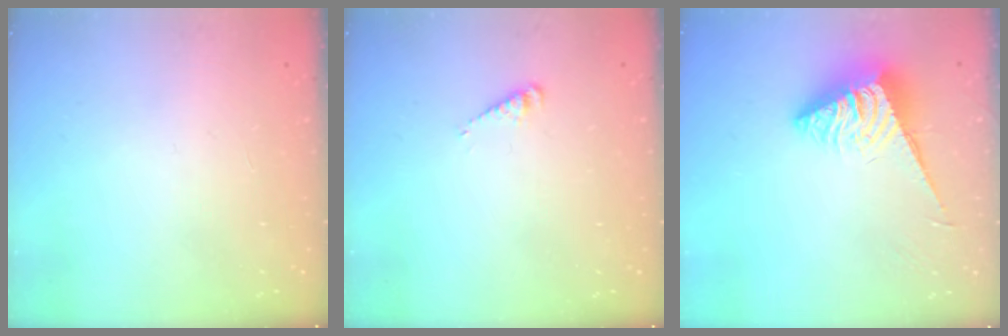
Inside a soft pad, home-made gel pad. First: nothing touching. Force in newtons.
{"total": 2.7, "press": 2.7, "slide": 0.3}
{"total": 6.1, "press": 6.1, "slide": 0.3}